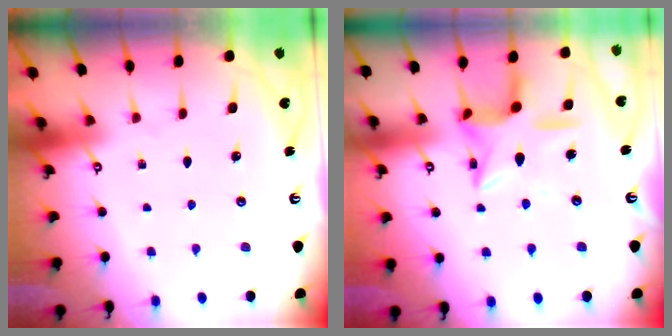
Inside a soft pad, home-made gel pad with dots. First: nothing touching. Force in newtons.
{"total": 13.8, "press": 13.8, "slide": 1.0}